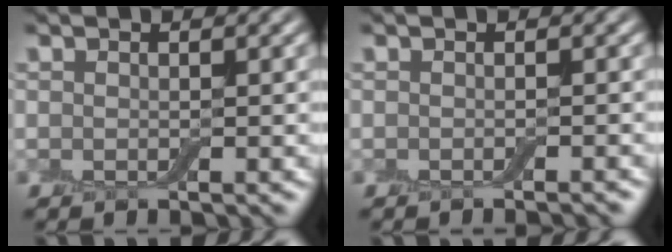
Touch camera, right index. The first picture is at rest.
{"total": 1.1, "force": [-0.8, 0.1, 0.6], "torque": [0.000, 0.000, -0.013]}